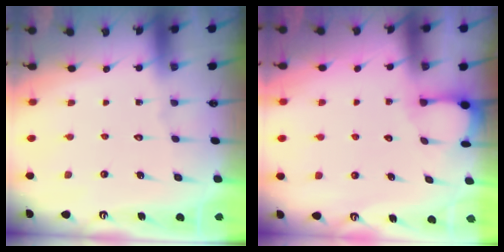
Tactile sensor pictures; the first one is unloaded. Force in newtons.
{"total": 2.0, "press": 2.0, "slide": 0.3}